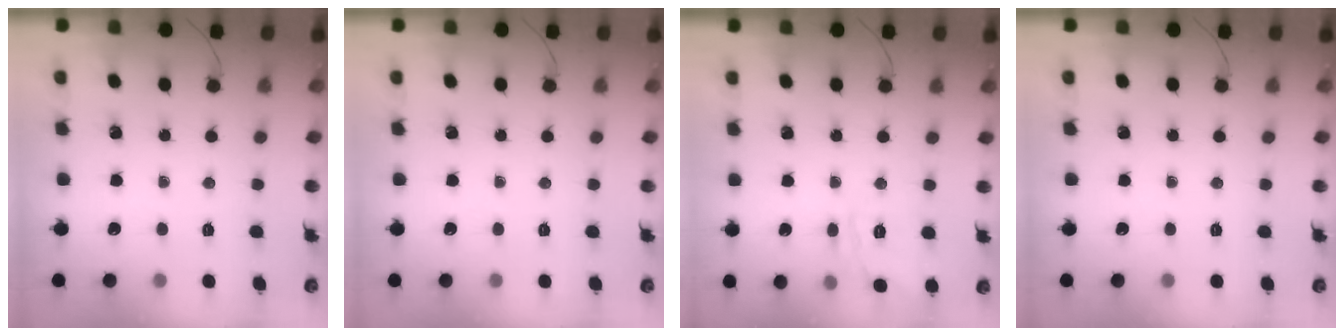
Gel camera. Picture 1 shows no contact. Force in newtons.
{"total": 0.0}
{"total": 13.1, "press": 13.1, "slide": 0.5}
{"total": 0.0}